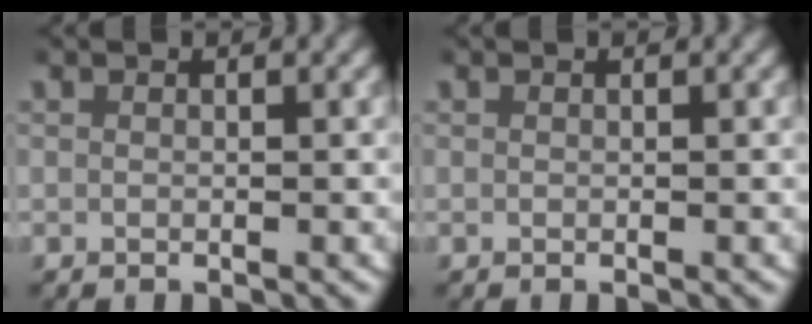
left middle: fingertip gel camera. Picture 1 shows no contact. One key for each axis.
{"total": 0.0}